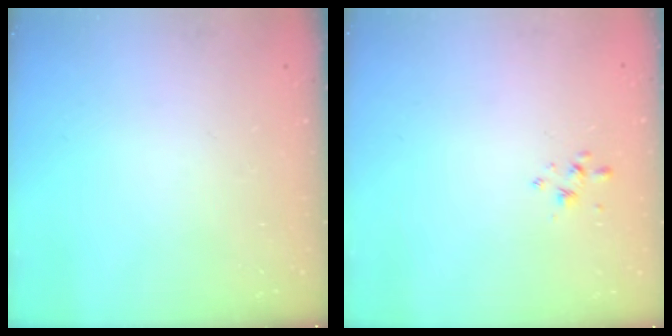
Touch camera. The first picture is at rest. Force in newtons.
{"total": 2.7, "press": 2.5, "slide": 0.8}